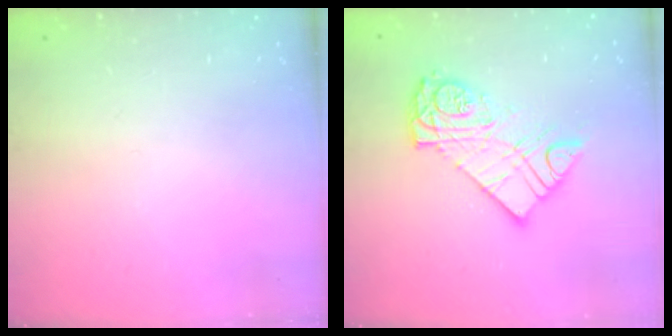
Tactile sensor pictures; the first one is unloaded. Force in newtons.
{"total": 12.6, "press": 12.5, "slide": 1.1}